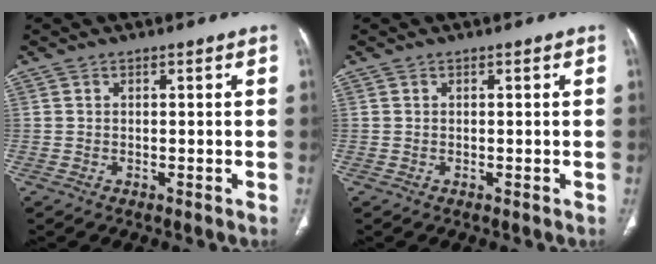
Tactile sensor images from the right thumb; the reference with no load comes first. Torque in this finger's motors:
{"motor_torque": [0.00, 0.00, -0.10, 0.04, 0.00]}